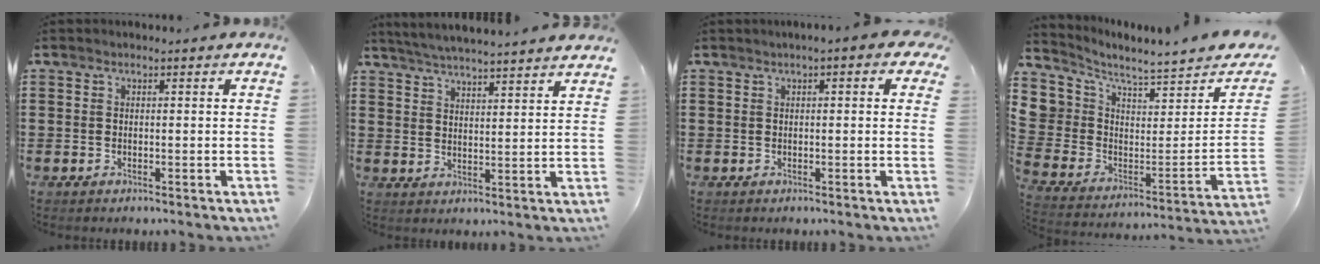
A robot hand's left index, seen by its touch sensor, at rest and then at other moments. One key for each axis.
{"total": 4.9, "fx": 4.8, "fy": -0.7, "fz": 0.8, "tx": -0.034, "ty": -0.025, "tz": 0.083}
{"total": 1.2, "fx": 0.3, "fy": 0.5, "fz": 1.1, "tx": -0.023, "ty": 0.004, "tz": 0.004}
{"total": 3.1, "fx": 2.5, "fy": 1.7, "fz": -0.3, "tx": -0.031, "ty": -0.042, "tz": 0.039}